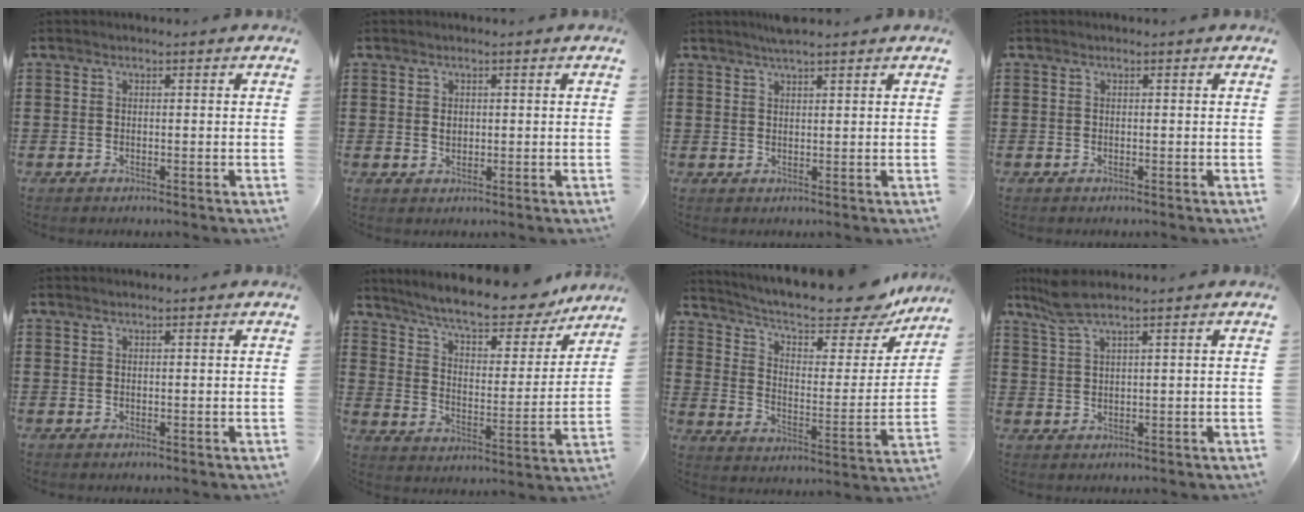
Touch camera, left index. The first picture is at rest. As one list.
[{"total": 1.2, "force": [0.3, 0.9, 0.7], "torque": [-0.017, 0.006, 0.005]}, {"total": 2.4, "force": [2.2, 0.1, 1.0], "torque": [-0.024, 0.002, 0.040]}, {"total": 0.0}, {"total": 0.0}, {"total": 9.7, "force": [8.6, 1.1, 4.2], "torque": [-0.099, -0.051, 0.144]}, {"total": 10.7, "force": [9.3, 1.8, 5.0], "torque": [-0.105, -0.067, 0.152]}, {"total": 4.0, "force": [2.8, 0.2, 2.8], "torque": [-0.061, 0.003, 0.052]}]